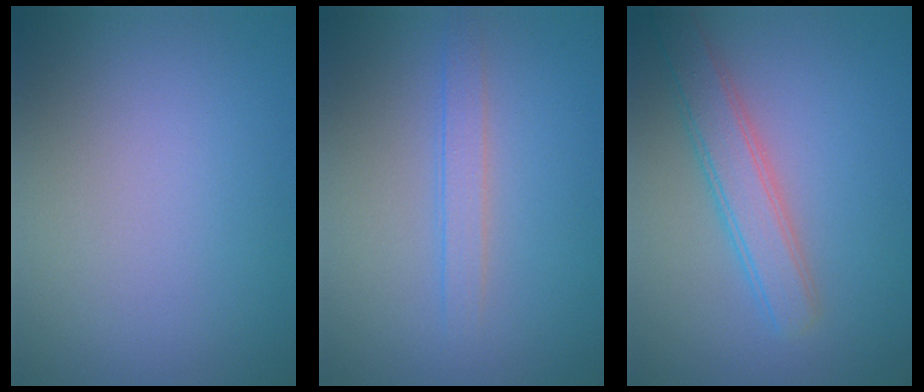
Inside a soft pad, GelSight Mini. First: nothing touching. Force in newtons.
{"total": 1.8, "press": 1.7, "slide": 0.2}
{"total": 3.7, "press": 3.7, "slide": 0.2}